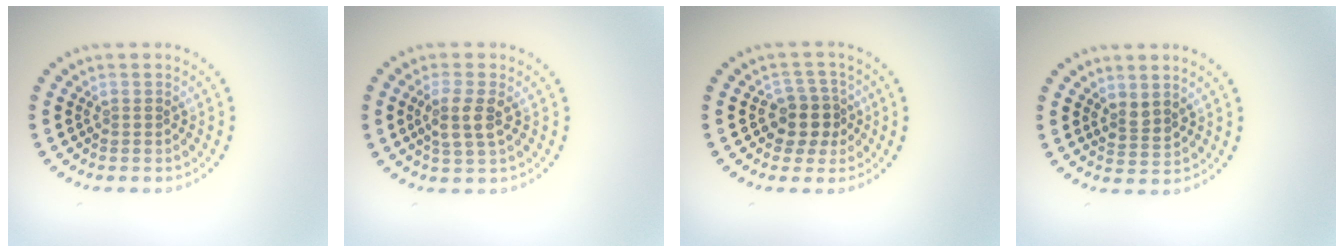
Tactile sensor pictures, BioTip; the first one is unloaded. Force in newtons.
{"total": 2.6, "press": 2.5, "slide": 0.9}
{"total": 2.9, "press": 2.6, "slide": 1.4}
{"total": 1.6, "press": 1.3, "slide": 0.9}